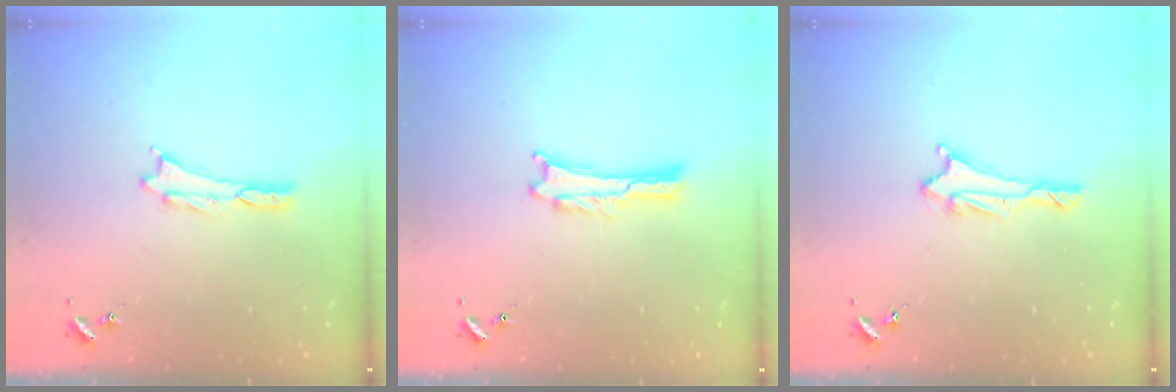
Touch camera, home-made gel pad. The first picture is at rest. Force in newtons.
{"total": 0.0}
{"total": 1.7, "press": 1.6, "slide": 0.6}